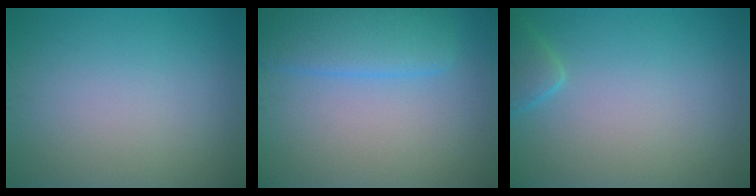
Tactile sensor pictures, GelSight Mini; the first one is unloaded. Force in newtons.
{"total": 4.7, "press": 4.6, "slide": 0.3}
{"total": 1.9, "press": 1.9, "slide": 0.2}